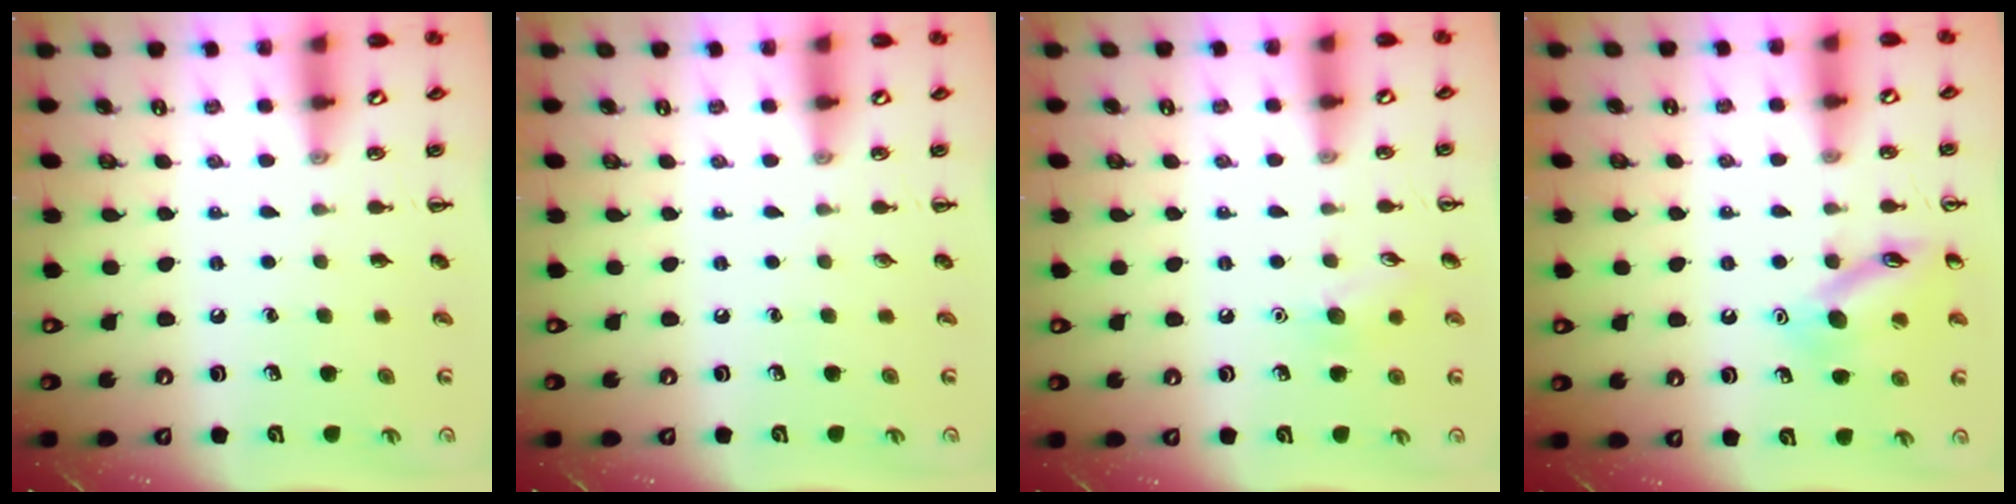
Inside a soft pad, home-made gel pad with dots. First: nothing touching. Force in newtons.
{"total": 0.0}
{"total": 7.5, "press": 7.3, "slide": 1.6}
{"total": 12.8, "press": 12.8, "slide": 1.1}